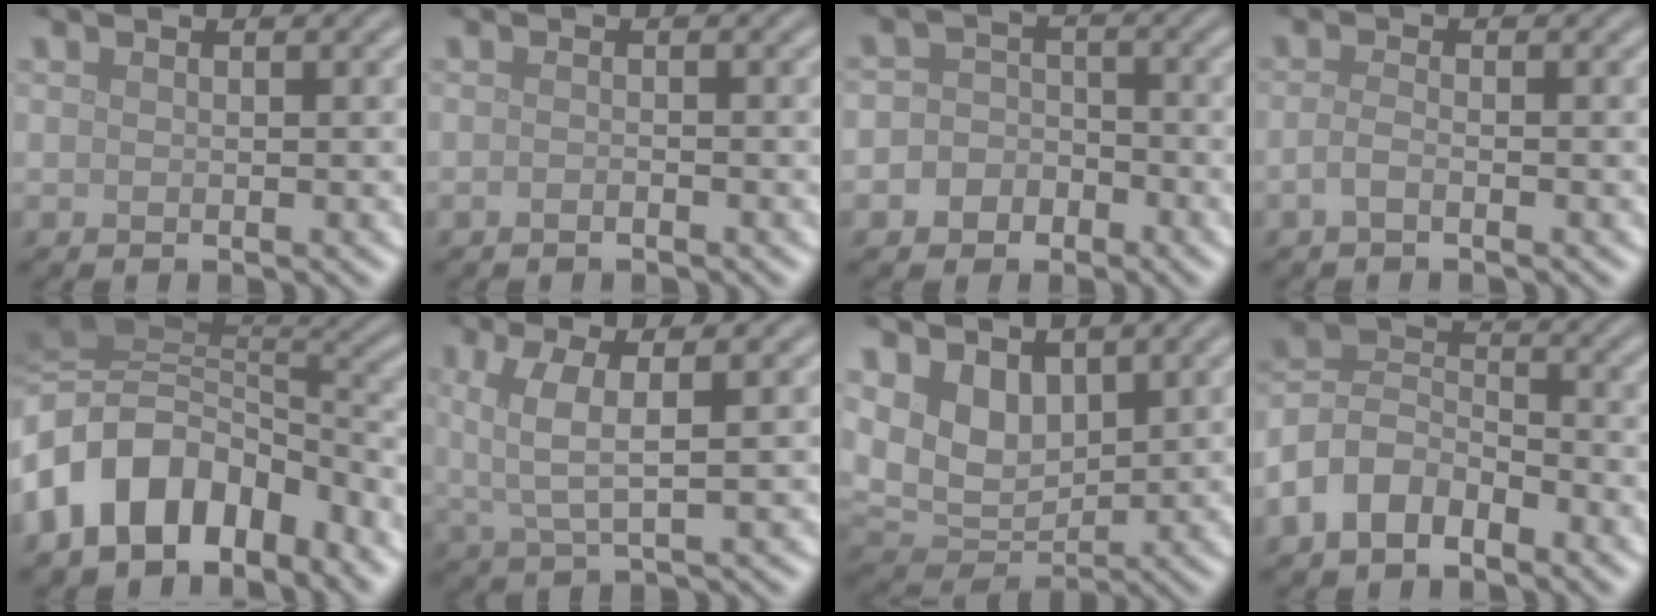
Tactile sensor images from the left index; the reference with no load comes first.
{"total": 0.7, "force": [-0.5, 0.2, 0.4], "torque": [-0.009, 0.000, -0.010]}
{"total": 3.9, "force": [-1.8, 3.3, 0.9], "torque": [0.020, 0.008, -0.051]}
{"total": 1.3, "force": [-0.7, 0.4, 1.0], "torque": [-0.023, 0.001, -0.018]}
{"total": 12.4, "force": [-5.0, 8.4, 7.7], "torque": [-0.151, 0.009, -0.091]}
{"total": 4.1, "force": [1.1, 1.1, 3.7], "torque": [-0.082, 0.001, 0.025]}
{"total": 5.6, "force": [2.2, 3.9, 3.5], "torque": [-0.075, -0.012, 0.041]}
{"total": 6.1, "force": [-3.1, 3.8, 3.7], "torque": [-0.072, 0.008, -0.071]}